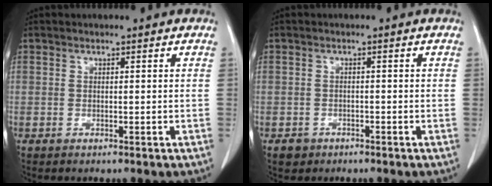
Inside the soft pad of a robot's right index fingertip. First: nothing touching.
{"total": 1.8, "force": [-1.2, 1.4, 0.1], "torque": [-0.006, 0.005, -0.018]}